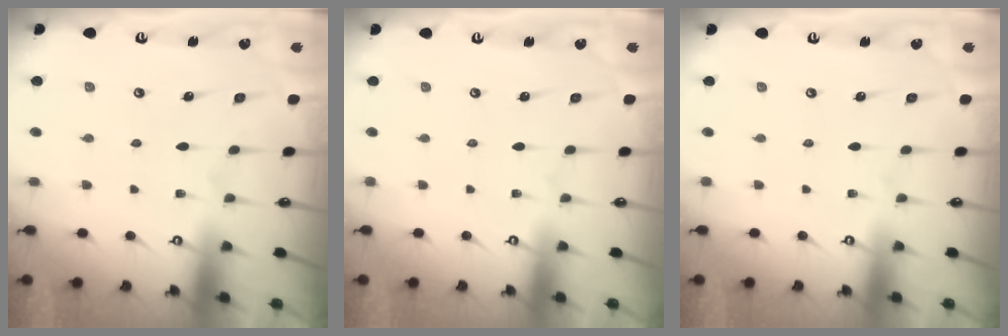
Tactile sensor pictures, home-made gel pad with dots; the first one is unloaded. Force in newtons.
{"total": 0.0}
{"total": 0.0}